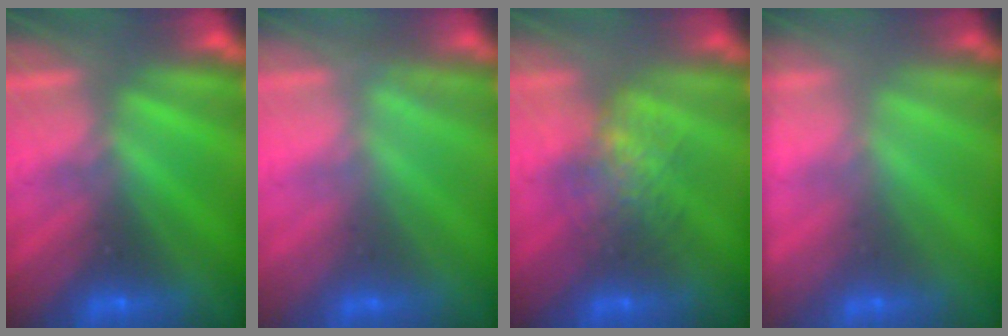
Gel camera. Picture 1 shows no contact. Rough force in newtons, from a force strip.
{"total": 2.4}
{"total": 4.6}
{"total": 1.7}